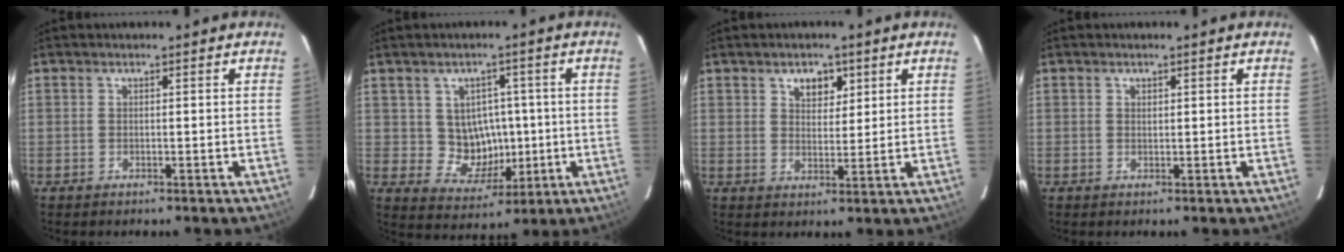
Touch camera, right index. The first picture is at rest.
{"total": 7.7, "force": [0.2, 7.2, 2.7], "torque": [-0.055, 0.009, 0.020]}
{"total": 4.5, "force": [2.4, 2.9, 2.6], "torque": [-0.033, 0.004, 0.040]}
{"total": 0.6, "force": [0.3, 0.5, 0.2], "torque": [-0.003, 0.002, 0.006]}